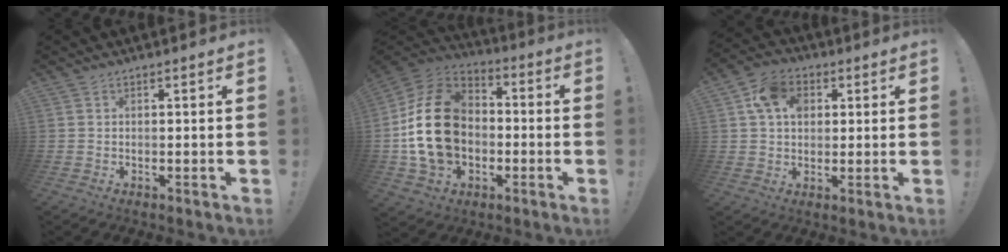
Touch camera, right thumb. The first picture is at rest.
{"total": 22.4, "force": [-1.0, 16.7, 14.8], "torque": [-0.267, 0.029, -0.003]}
{"total": 10.8, "force": [3.7, 8.2, 5.9], "torque": [-0.094, 0.003, 0.074]}